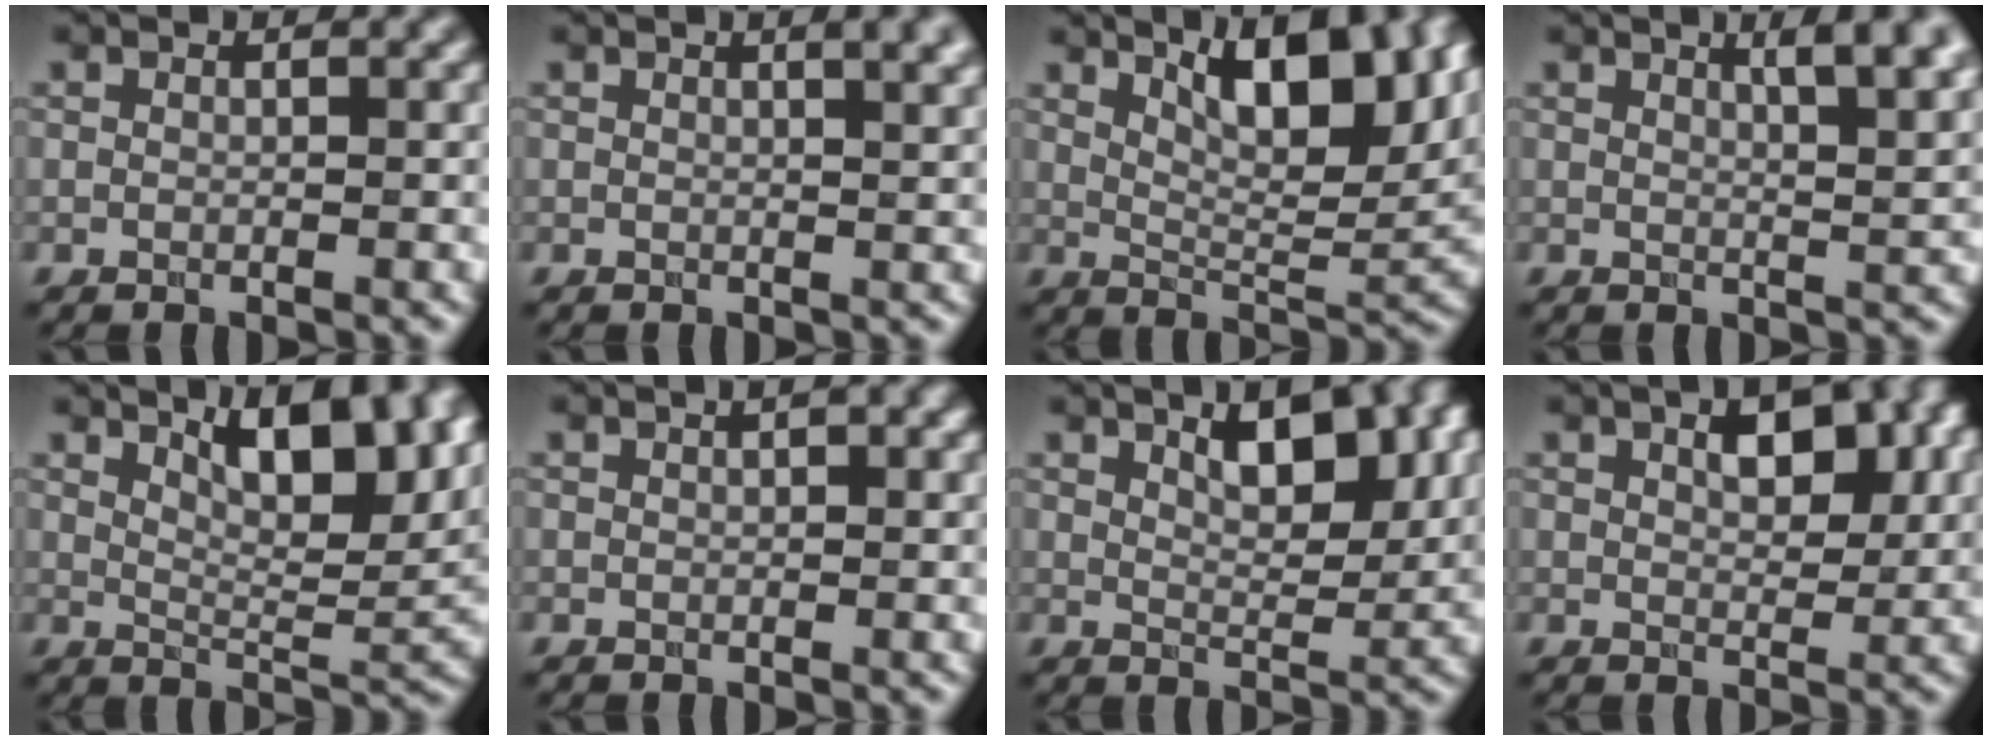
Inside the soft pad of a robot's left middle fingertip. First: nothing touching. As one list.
[{"total": 4.1, "force": [1.9, 1.6, 3.2], "torque": [-0.017, 0.011, 0.013]}, {"total": 8.7, "force": [4.3, 3.0, 6.9], "torque": [-0.106, -0.002, 0.074]}, {"total": 6.2, "force": [3.0, 2.1, 5.0], "torque": [-0.034, 0.021, 0.028]}, {"total": 8.8, "force": [4.6, 3.1, 6.8], "torque": [-0.096, 0.007, 0.069]}, {"total": 1.2, "force": [0.5, 0.4, 1.0], "torque": [-0.017, 0.001, 0.005]}, {"total": 5.4, "force": [2.5, 2.1, 4.2], "torque": [-0.064, 0.000, 0.039]}, {"total": 5.0, "force": [1.9, 2.3, 4.0], "torque": [-0.060, 0.006, 0.030]}]